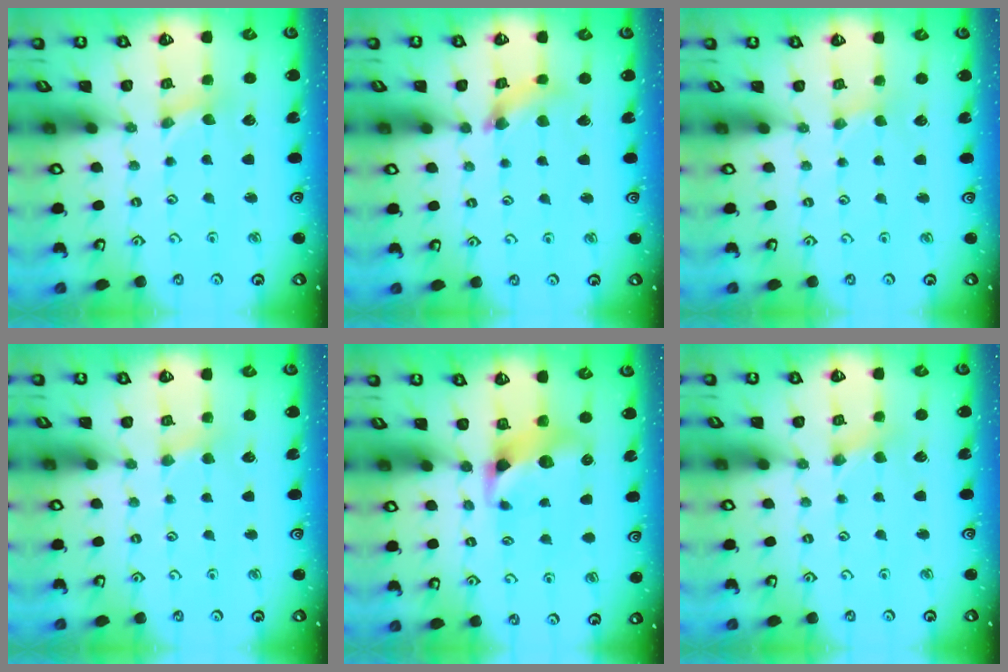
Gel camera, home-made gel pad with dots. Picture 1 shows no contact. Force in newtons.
{"total": 4.4, "press": 4.4, "slide": 0.6}
{"total": 0.0}
{"total": 2.6, "press": 2.6, "slide": 0.5}
{"total": 8.1, "press": 8.1, "slide": 1.0}
{"total": 2.1, "press": 2.0, "slide": 0.4}